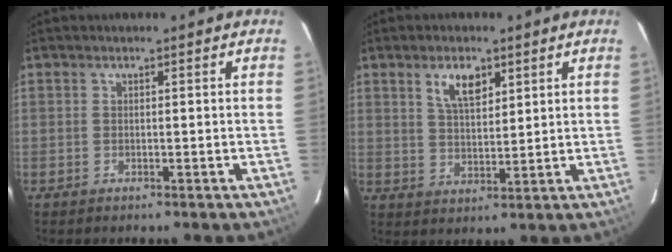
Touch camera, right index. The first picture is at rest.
{"total": 6.1, "force": [3.3, 2.7, 4.3], "torque": [-0.076, 0.006, 0.063]}